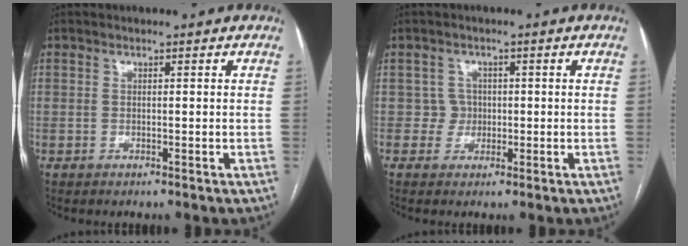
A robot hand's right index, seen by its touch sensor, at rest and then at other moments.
{"total": 2.4, "force": [-0.1, 2.4, -0.2], "torque": [0.015, 0.009, -0.004]}